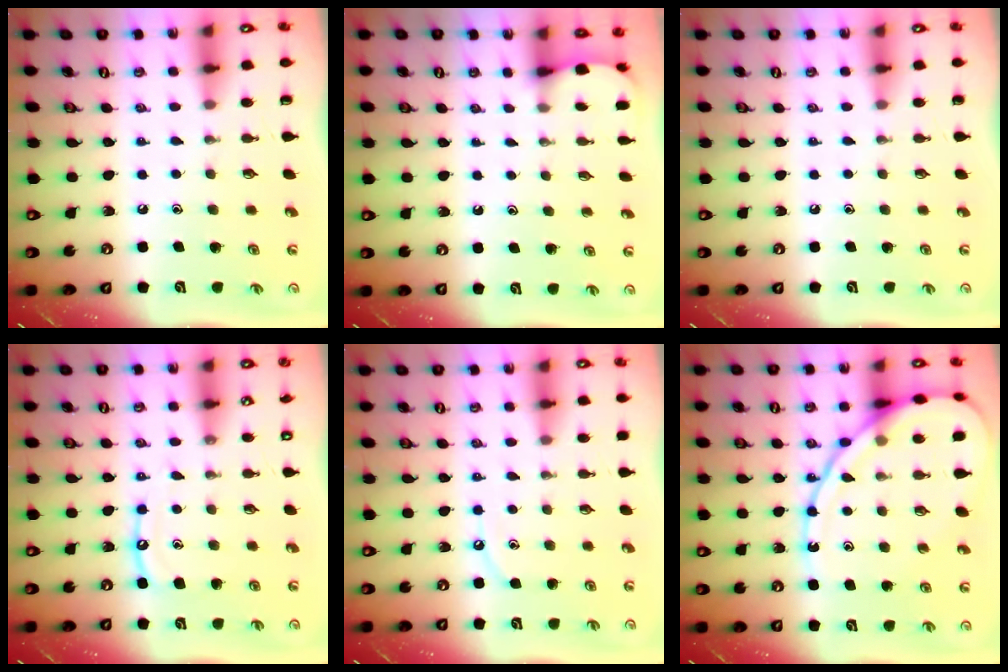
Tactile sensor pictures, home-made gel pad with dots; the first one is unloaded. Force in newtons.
{"total": 1.8, "press": 1.7, "slide": 0.2}
{"total": 0.0}
{"total": 7.7, "press": 7.6, "slide": 0.7}
{"total": 4.2, "press": 4.2, "slide": 0.5}
{"total": 15.8, "press": 15.7, "slide": 1.5}